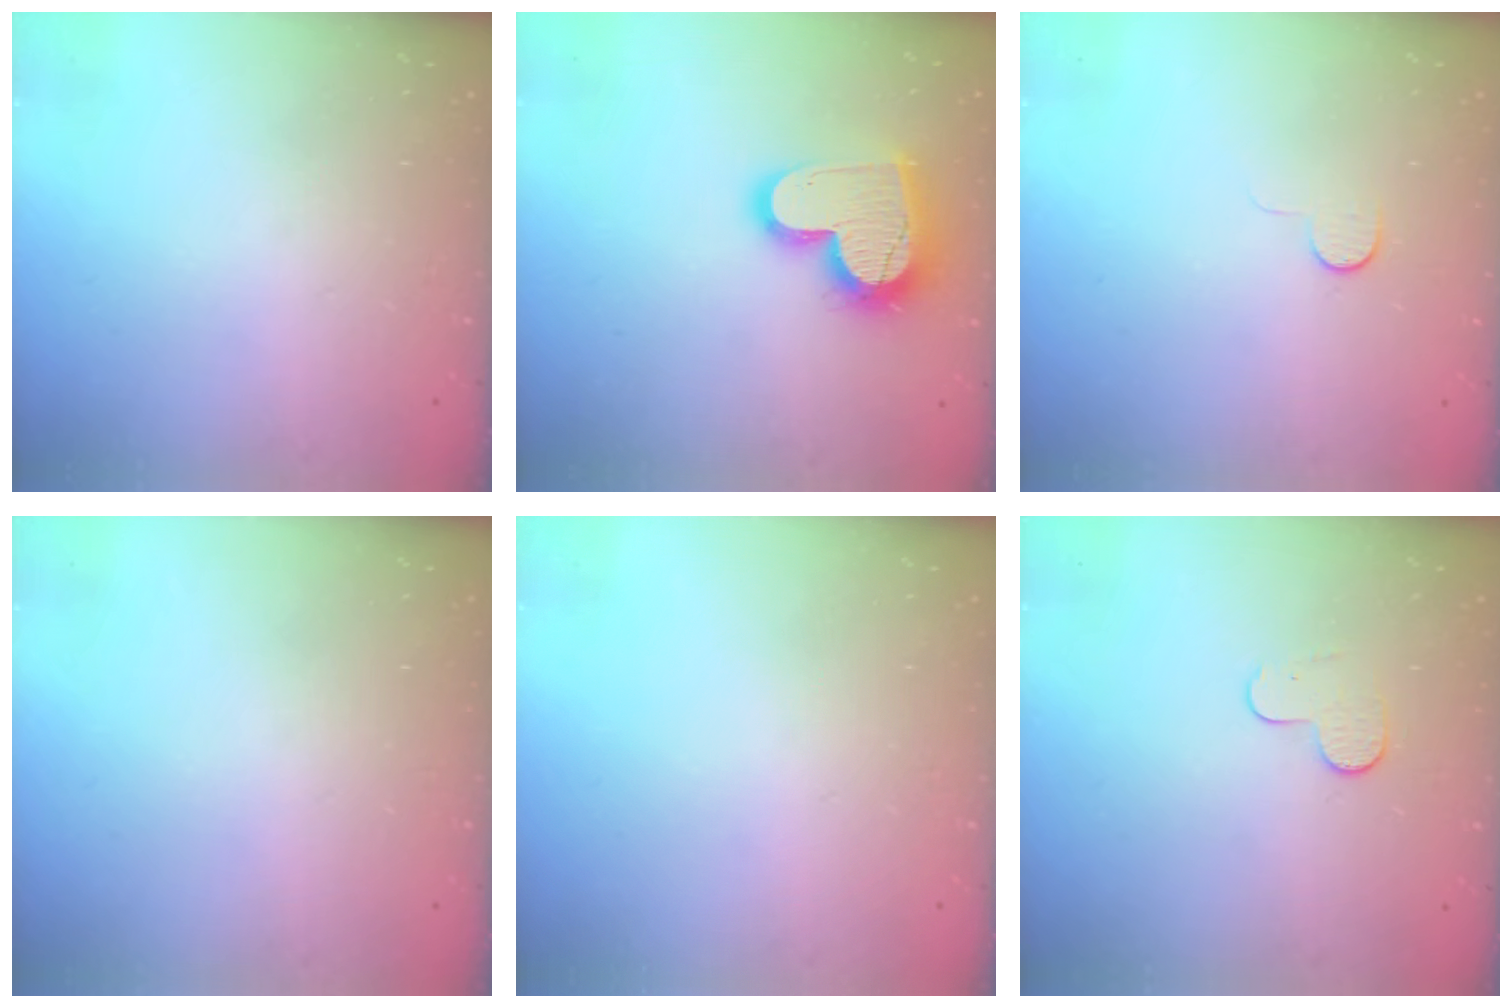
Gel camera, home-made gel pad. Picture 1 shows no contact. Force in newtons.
{"total": 17.4, "press": 17.3, "slide": 1.3}
{"total": 5.0, "press": 5.0, "slide": 0.5}
{"total": 0.0}
{"total": 0.0}
{"total": 6.2, "press": 6.1, "slide": 0.6}